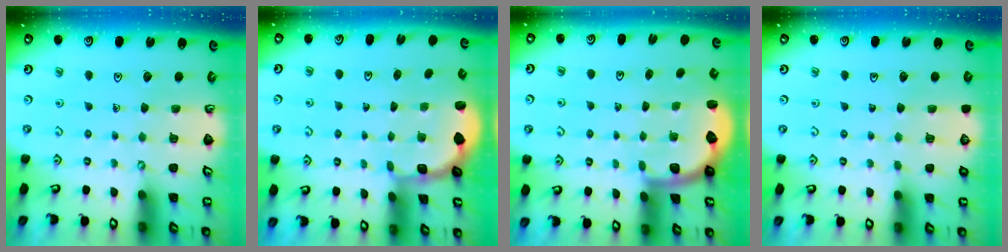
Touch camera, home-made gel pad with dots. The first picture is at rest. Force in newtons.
{"total": 1.7, "press": 1.5, "slide": 0.7}
{"total": 2.1, "press": 2.0, "slide": 0.7}
{"total": 0.0}